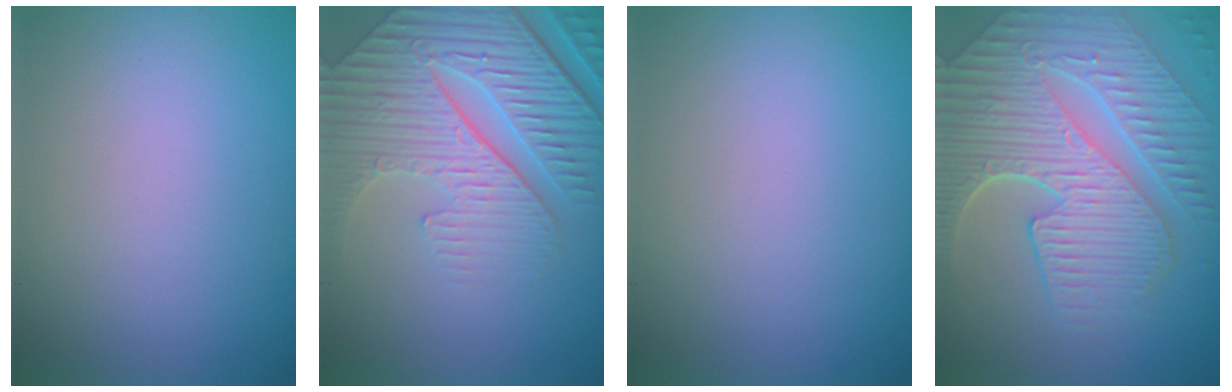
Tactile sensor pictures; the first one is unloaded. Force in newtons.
{"total": 7.2, "press": 5.8, "slide": 4.3}
{"total": 0.0}
{"total": 9.6, "press": 6.5, "slide": 7.1}